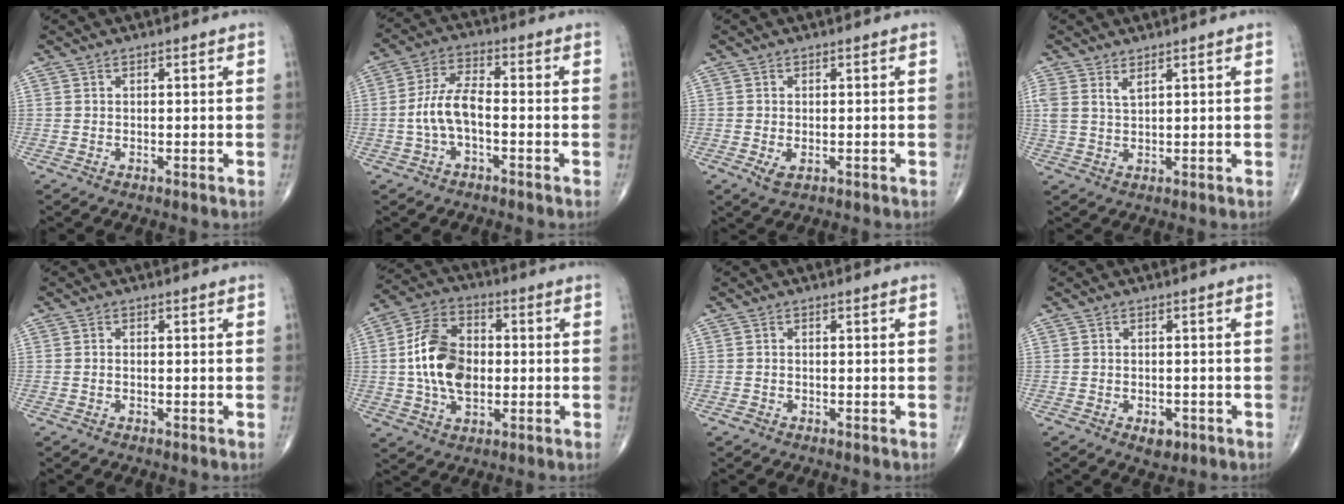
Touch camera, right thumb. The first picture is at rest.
{"total": 7.3, "force": [-1.7, 3.3, 6.3], "torque": [-0.135, 0.027, -0.037]}
{"total": 2.2, "force": [-0.7, 1.1, 1.7], "torque": [-0.033, -0.004, -0.009]}
{"total": 3.1, "force": [1.9, 1.1, 2.1], "torque": [-0.048, -0.005, 0.045]}
{"total": 0.5, "force": [-0.2, 0.3, 0.4], "torque": [-0.007, 0.001, -0.006]}
{"total": 13.8, "force": [-0.1, 8.8, 10.6], "torque": [-0.185, 0.018, -0.004]}
{"total": 0.7, "force": [-0.5, 0.5, 0.2], "torque": [-0.005, 0.001, -0.012]}
{"total": 3.0, "force": [-1.4, 1.8, 1.9], "torque": [-0.020, 0.001, -0.014]}